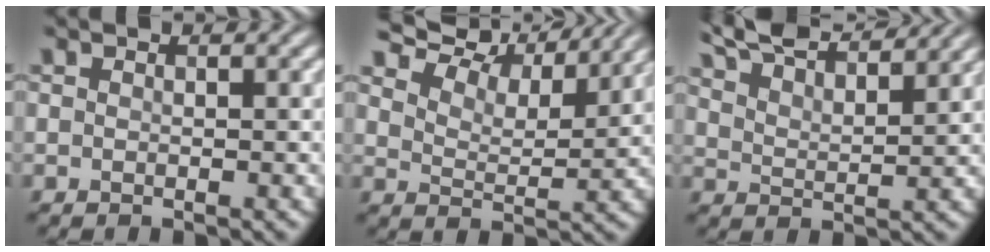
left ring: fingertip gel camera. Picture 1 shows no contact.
{"total": 9.2, "force": [8.0, 2.6, 3.7], "torque": [-0.075, -0.005, 0.118]}
{"total": 10.0, "force": [8.5, 2.5, 4.7], "torque": [-0.077, 0.022, 0.102]}